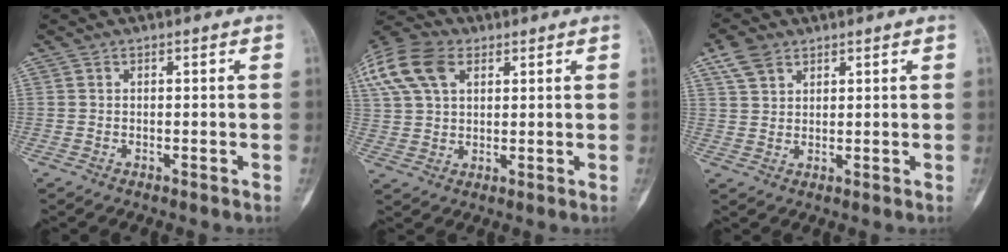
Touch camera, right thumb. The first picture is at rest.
{"total": 16.6, "force": [6.9, 10.9, 10.3], "torque": [-0.236, 0.025, 0.128]}
{"total": 5.2, "force": [3.2, 3.3, 2.5], "torque": [-0.040, -0.004, 0.067]}